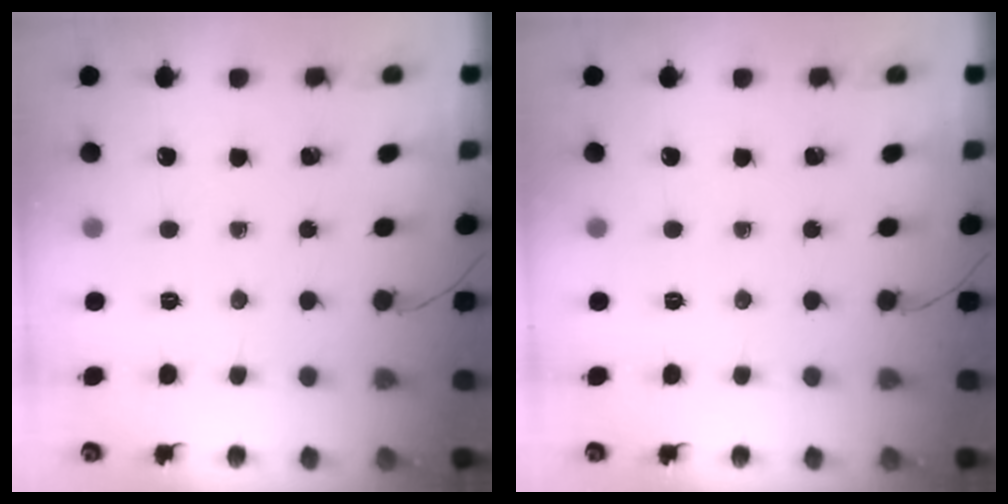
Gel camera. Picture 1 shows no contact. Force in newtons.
{"total": 0.0}